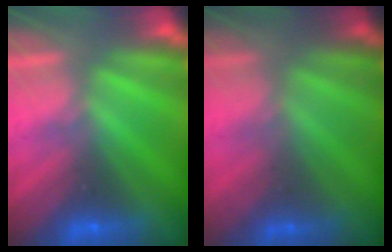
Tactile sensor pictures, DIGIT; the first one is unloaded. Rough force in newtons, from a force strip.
{"total": 1.8}